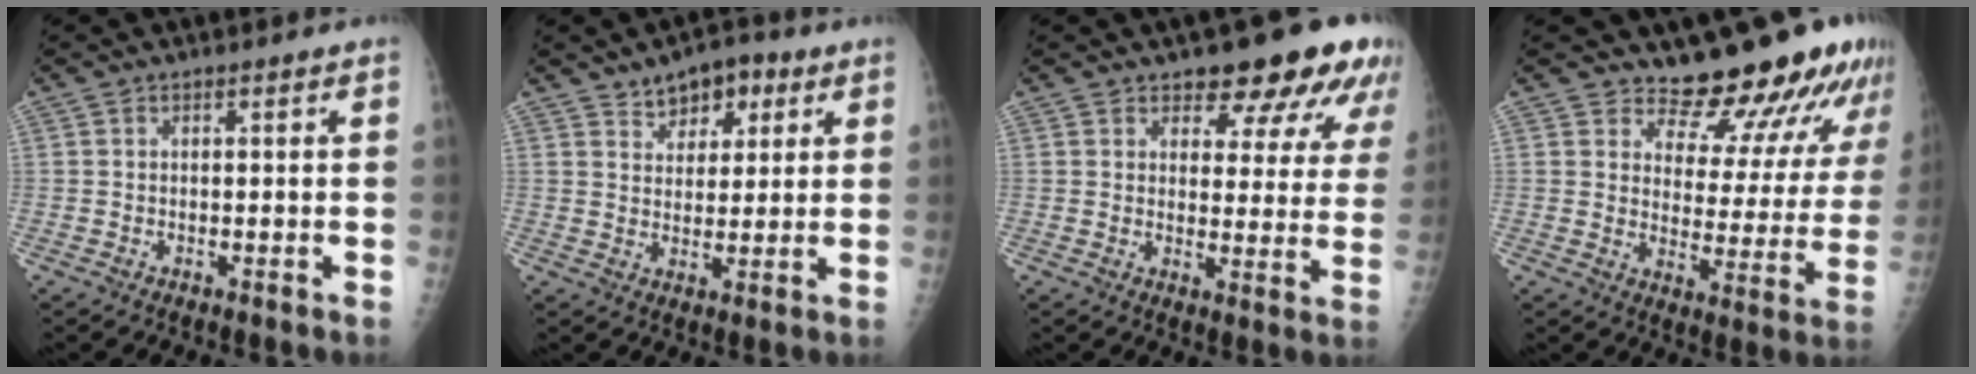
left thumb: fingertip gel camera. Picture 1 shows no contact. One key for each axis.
{"total": 7.5, "fx": 4.4, "fy": 4.7, "fz": 3.9, "tx": -0.023, "ty": -0.017, "tz": 0.065}
{"total": 13.5, "fx": 9.8, "fy": 5.8, "fz": 7.2, "tx": -0.034, "ty": -0.050, "tz": 0.105}
{"total": 15.8, "fx": 14.2, "fy": 5.0, "fz": 5.0, "tx": -0.016, "ty": -0.112, "tz": 0.176}